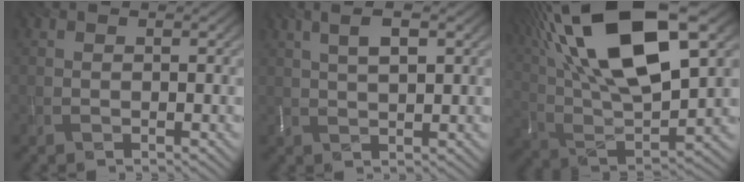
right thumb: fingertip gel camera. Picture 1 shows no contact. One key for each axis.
{"total": 4.2, "fx": 1.6, "fy": 1.3, "fz": 3.6, "tx": -0.085, "ty": 0.005, "tz": 0.032}
{"total": 20.9, "fx": 9.6, "fy": 8.4, "fz": 16.5, "tx": -0.337, "ty": 0.040, "tz": 0.160}